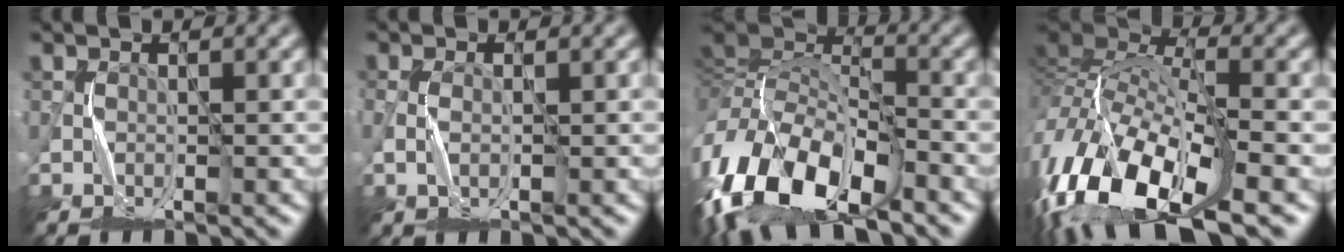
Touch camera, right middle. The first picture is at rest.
{"total": 1.9, "force": [-0.1, 0.9, 1.6], "torque": [-0.043, 0.002, -0.004]}
{"total": 16.3, "force": [-8.1, 8.3, 11.4], "torque": [-0.262, -0.002, -0.151]}
{"total": 15.5, "force": [-6.5, 7.8, 11.8], "torque": [-0.256, 0.008, -0.126]}